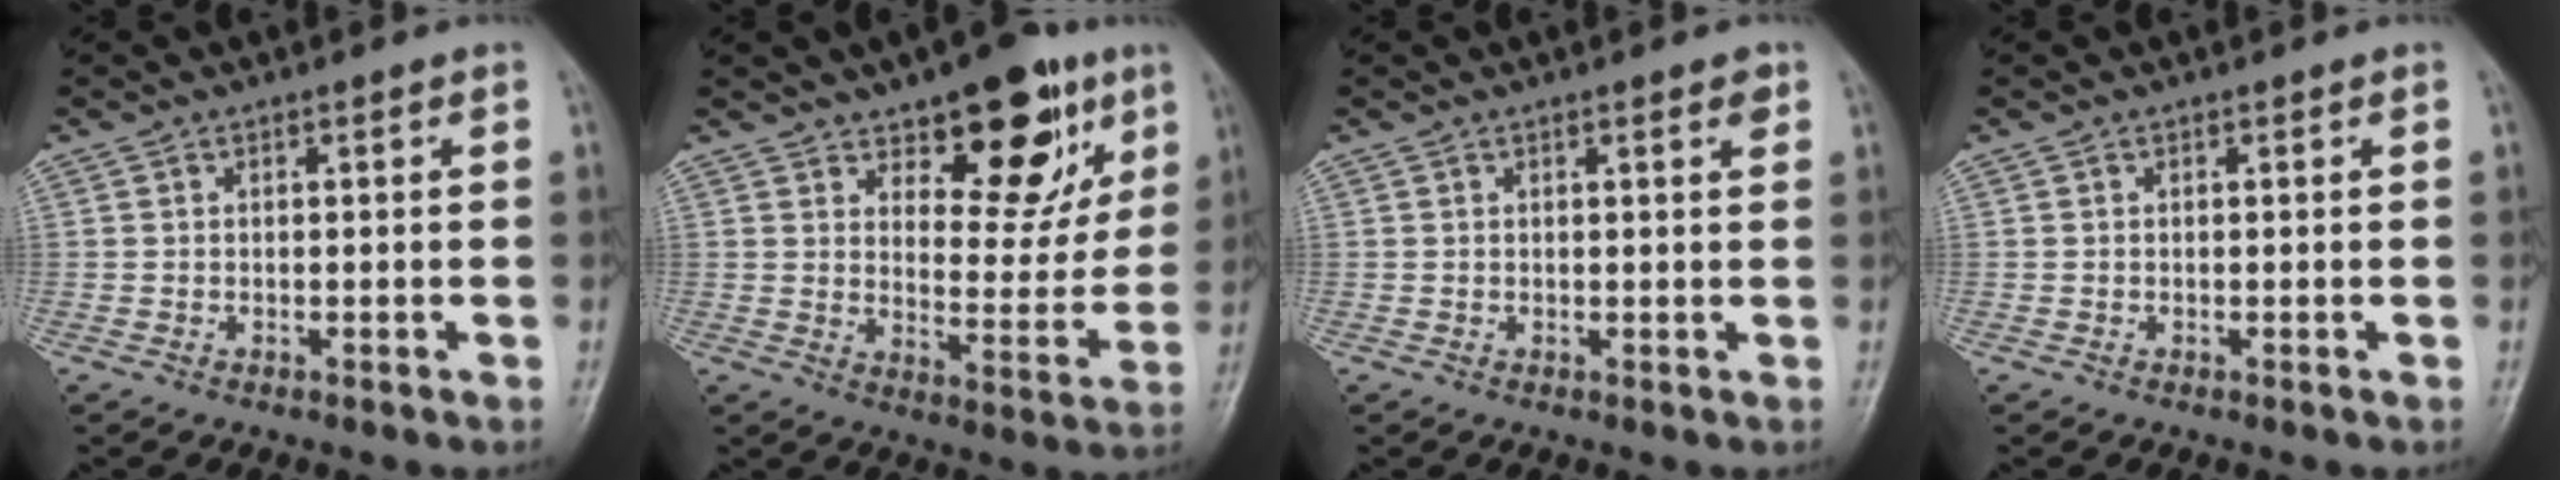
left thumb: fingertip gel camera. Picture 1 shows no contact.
{"total": 15.8, "force": [9.0, 7.5, 10.6], "torque": [-0.086, -0.049, 0.131]}
{"total": 1.7, "force": [1.0, 0.4, 1.3], "torque": [-0.015, -0.003, 0.011]}
{"total": 0.0}